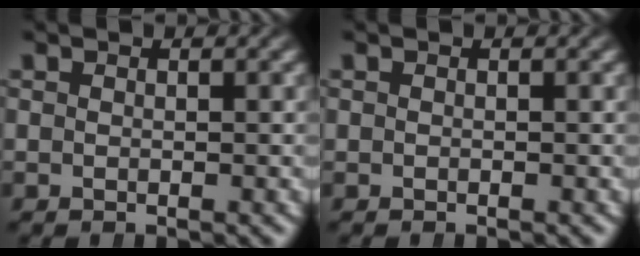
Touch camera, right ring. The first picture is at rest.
{"total": 0.0}